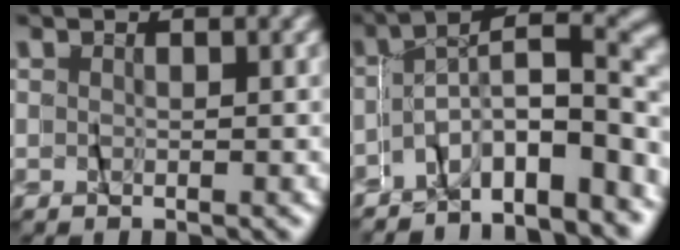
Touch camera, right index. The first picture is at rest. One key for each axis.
{"total": 7.2, "fx": -4.5, "fy": 1.7, "fz": 5.3, "tx": -0.054, "ty": -0.001, "tz": -0.077}